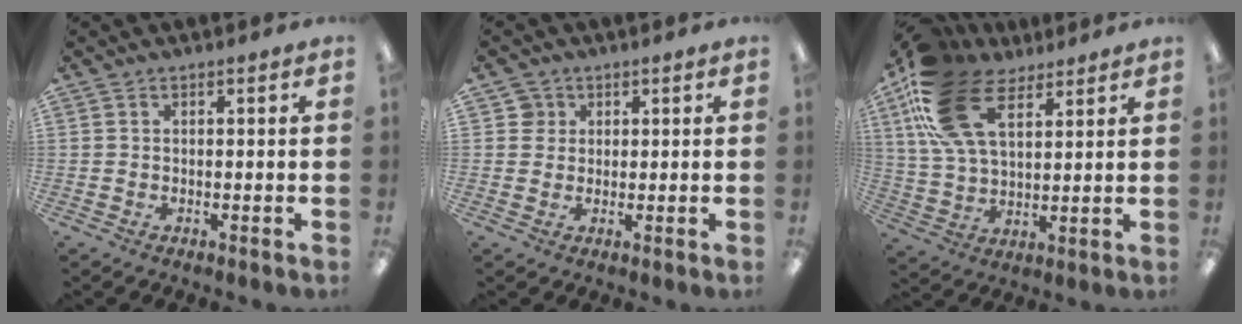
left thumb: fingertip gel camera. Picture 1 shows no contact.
{"total": 3.9, "force": [1.9, 3.5, 0.4], "torque": [-0.004, 0.002, 0.032]}
{"total": 20.2, "force": [10.3, 11.3, 13.3], "torque": [-0.293, -0.017, 0.188]}